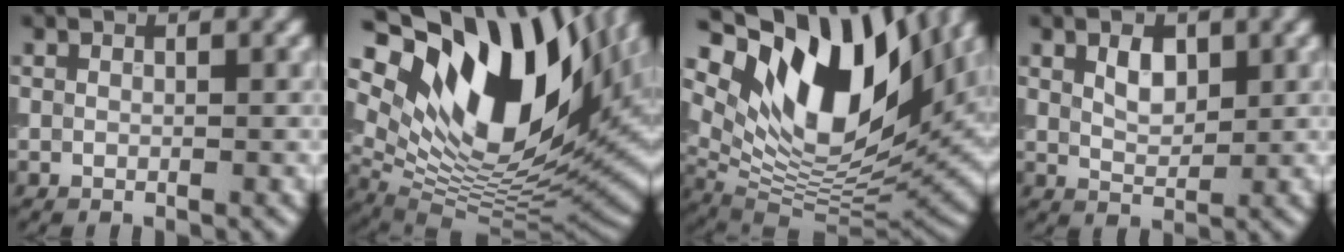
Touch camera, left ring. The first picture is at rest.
{"total": 19.5, "force": [8.8, 9.4, 14.7], "torque": [-0.269, 0.022, 0.164]}
{"total": 17.3, "force": [7.8, 8.3, 13.1], "torque": [-0.241, 0.016, 0.137]}
{"total": 2.4, "force": [1.0, 1.4, 1.7], "torque": [-0.032, 0.000, 0.020]}